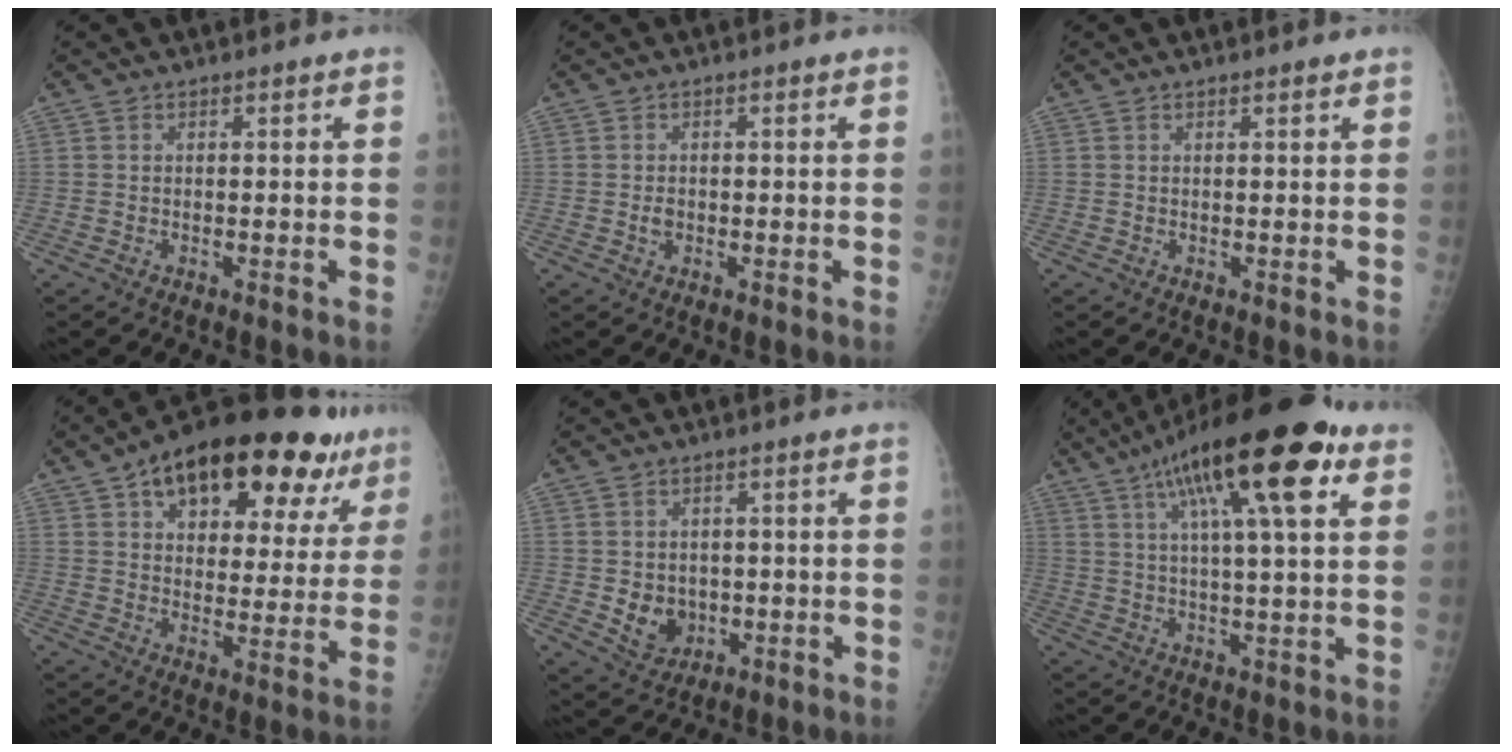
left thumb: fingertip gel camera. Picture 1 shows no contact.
{"total": 1.5, "force": [-0.2, 1.1, 0.9], "torque": [-0.009, 0.002, -0.003]}
{"total": 1.0, "force": [0.6, 0.2, 0.8], "torque": [-0.012, -0.001, 0.009]}
{"total": 25.9, "force": [15.2, 11.8, 17.4], "torque": [-0.216, -0.008, 0.219]}
{"total": 6.2, "force": [-0.7, 5.2, 3.3], "torque": [-0.028, -0.002, 0.005]}
{"total": 21.2, "force": [10.1, 5.3, 17.8], "torque": [-0.283, 0.004, 0.157]}